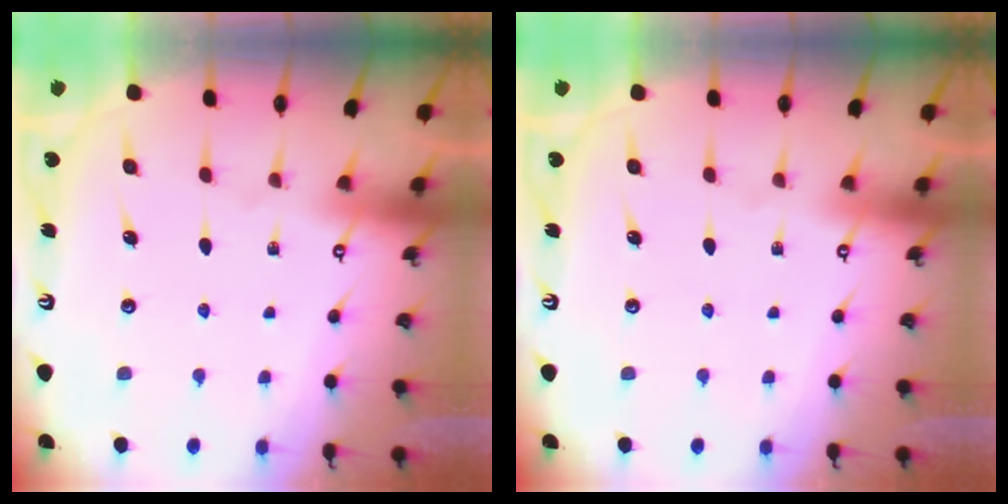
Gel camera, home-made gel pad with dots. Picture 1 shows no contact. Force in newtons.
{"total": 0.0}